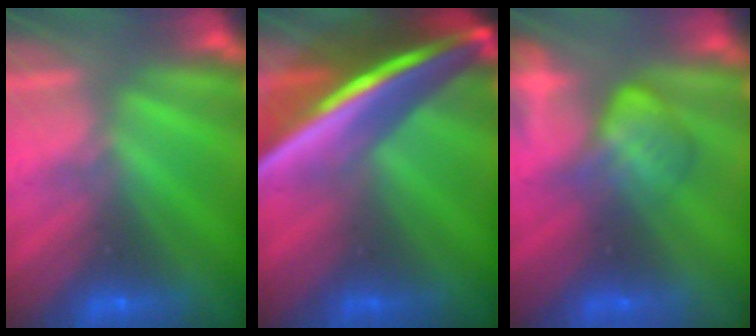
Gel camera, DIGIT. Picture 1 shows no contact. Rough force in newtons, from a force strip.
{"total": 8.8}
{"total": 4.9}